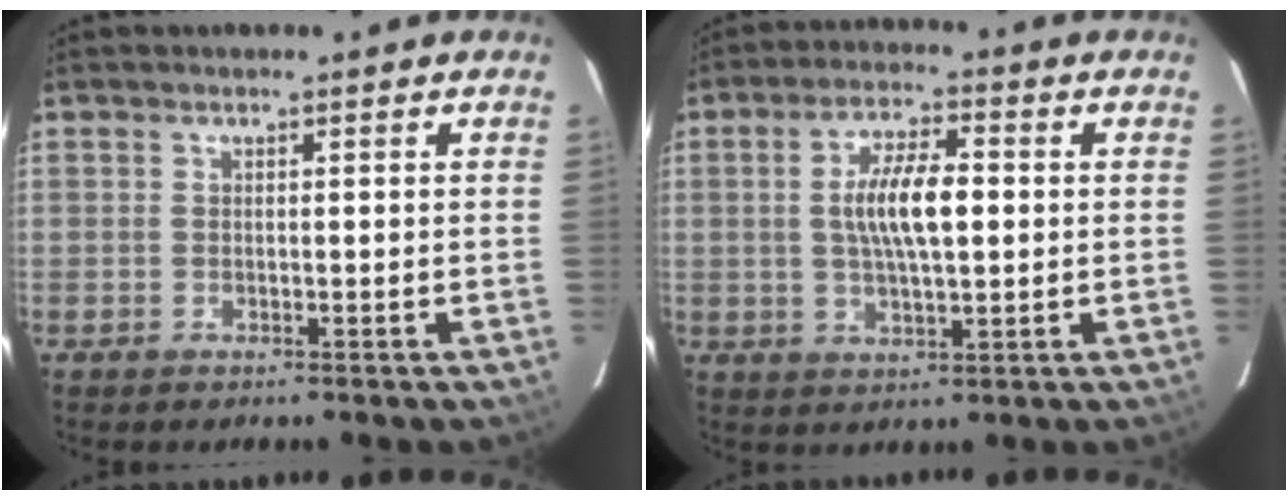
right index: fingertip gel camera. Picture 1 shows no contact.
{"total": 9.3, "force": [0.8, 3.1, 8.7], "torque": [-0.160, 0.007, 0.015]}